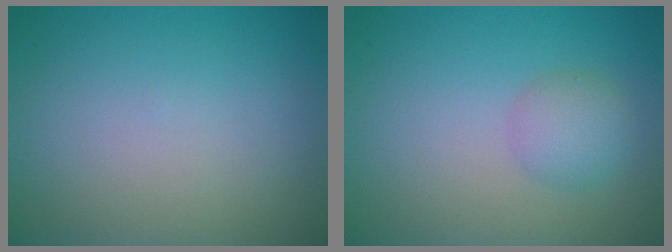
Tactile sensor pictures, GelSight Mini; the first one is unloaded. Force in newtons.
{"total": 2.4, "press": 2.4, "slide": 0.0}